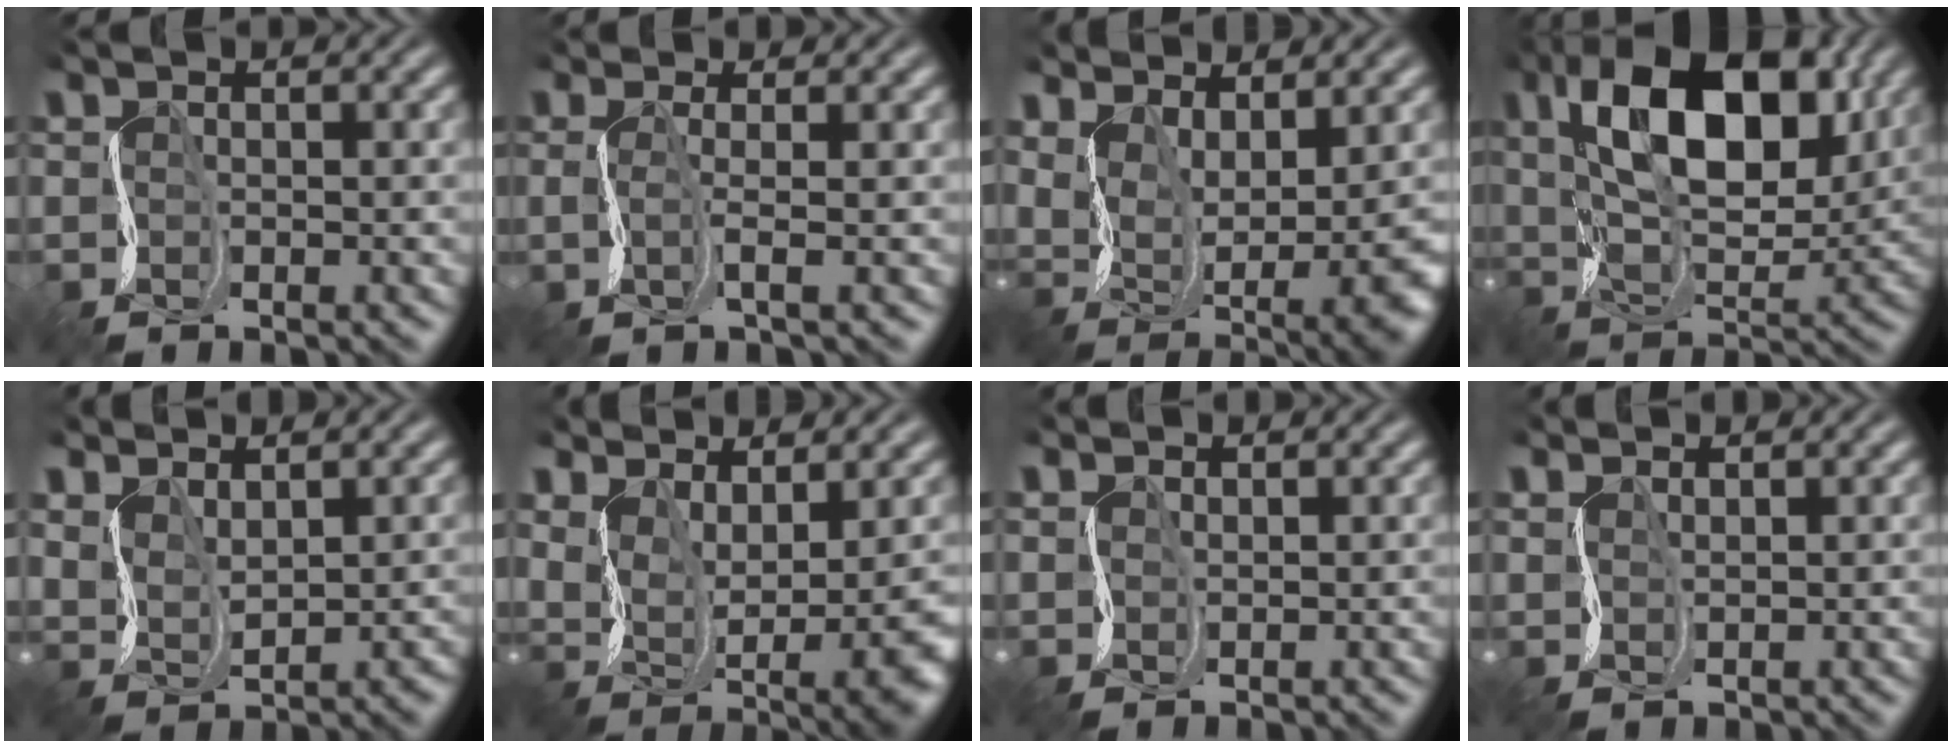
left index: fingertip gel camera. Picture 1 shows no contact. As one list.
[{"total": 1.5, "force": [0.4, 0.0, 1.4], "torque": [-0.032, -0.001, 0.006]}, {"total": 7.0, "force": [2.4, 3.1, 5.8], "torque": [-0.121, -0.015, 0.058]}, {"total": 12.5, "force": [5.4, 6.2, 9.5], "torque": [-0.160, 0.009, 0.091]}, {"total": 2.6, "force": [2.1, 1.3, 0.8], "torque": [-0.030, -0.002, 0.050]}, {"total": 6.2, "force": [1.9, 2.6, 5.4], "torque": [-0.109, -0.015, 0.047]}, {"total": 1.1, "force": [1.0, 0.3, -0.4], "torque": [0.004, 0.004, 0.021]}, {"total": 1.5, "force": [1.4, 0.1, -0.4], "torque": [0.003, 0.003, 0.034]}]